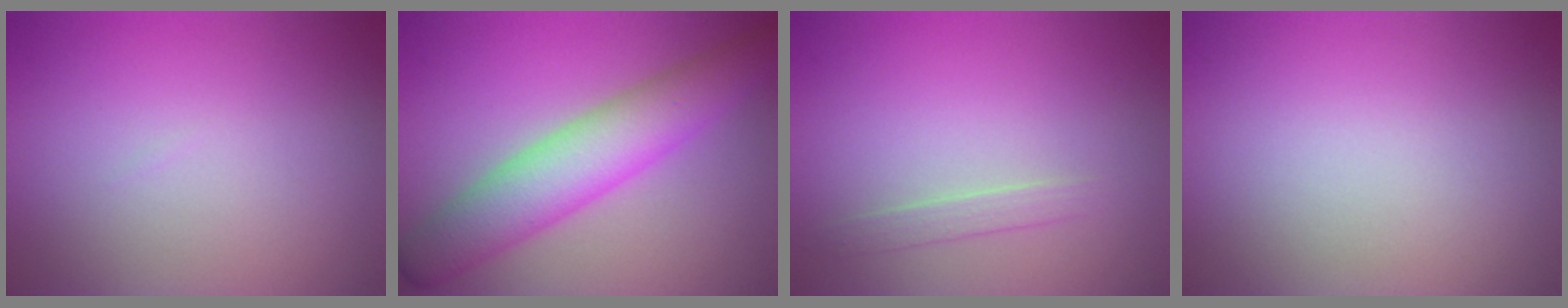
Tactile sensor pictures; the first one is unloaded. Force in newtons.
{"total": 6.4, "press": 6.4, "slide": 0.1}
{"total": 1.2, "press": 1.2, "slide": 0.1}
{"total": 0.0}